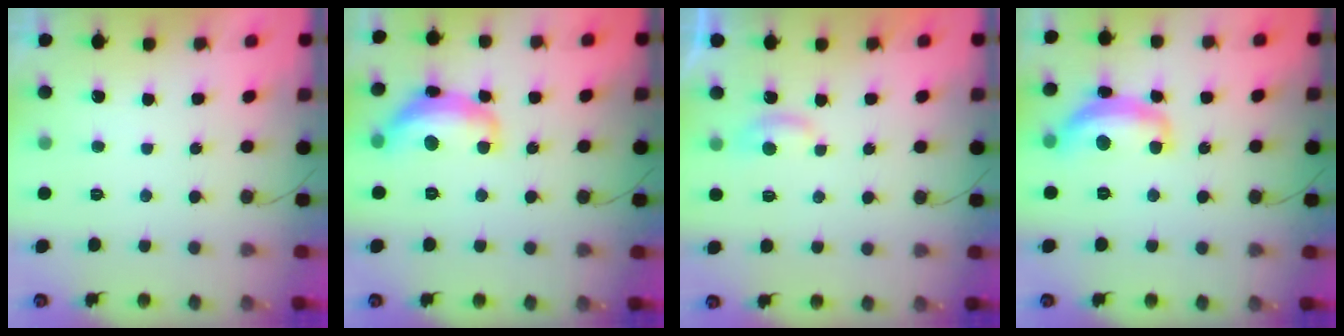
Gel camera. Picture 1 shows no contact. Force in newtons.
{"total": 14.2, "press": 14.2, "slide": 0.9}
{"total": 3.8, "press": 3.8, "slide": 0.3}
{"total": 13.5, "press": 13.5, "slide": 0.9}